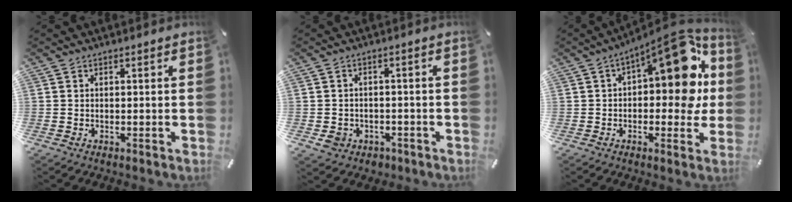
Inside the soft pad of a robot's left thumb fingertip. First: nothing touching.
{"total": 4.2, "force": [-1.6, 3.7, 1.4], "torque": [-0.020, 0.002, -0.029]}
{"total": 17.0, "force": [5.6, 8.2, 13.8], "torque": [-0.161, -0.047, 0.090]}